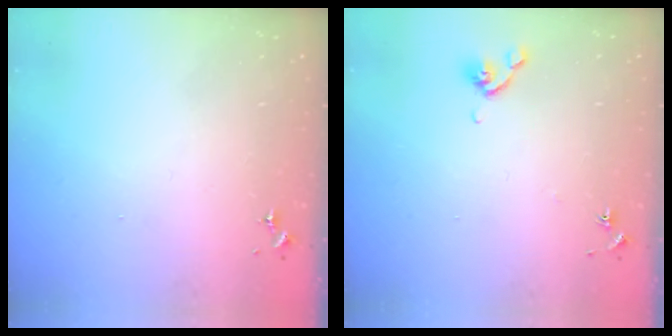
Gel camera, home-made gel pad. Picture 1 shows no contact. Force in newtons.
{"total": 5.8, "press": 5.6, "slide": 1.7}